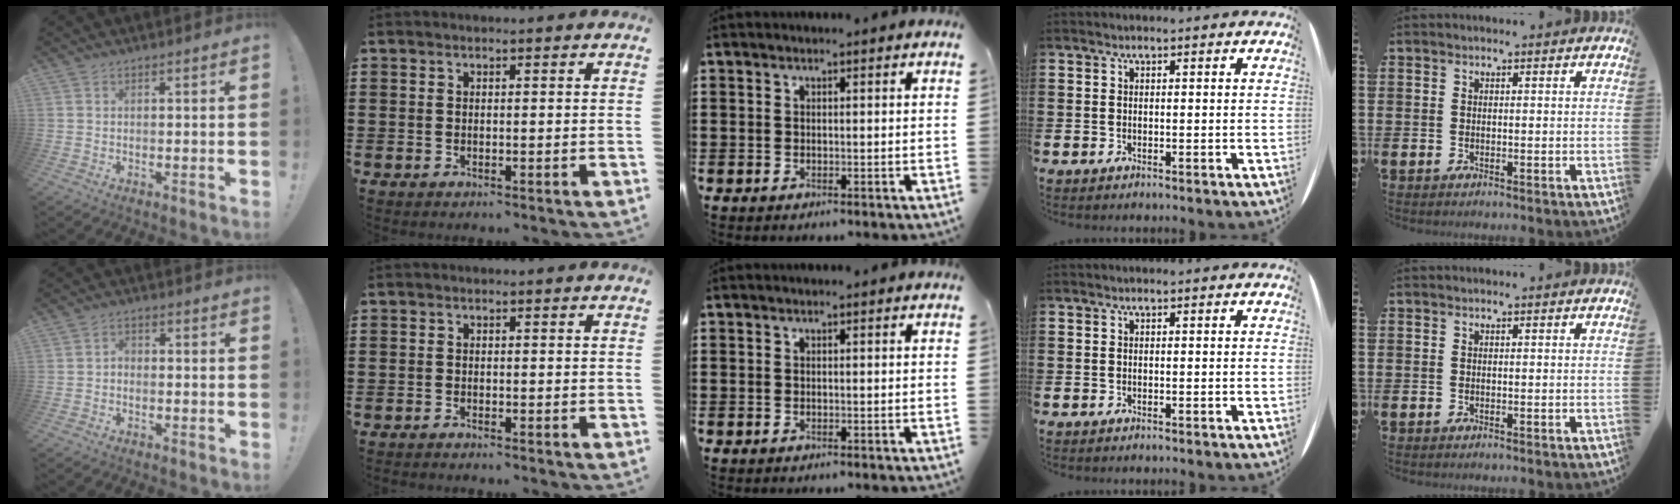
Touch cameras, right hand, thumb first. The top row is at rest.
{"thumb": {"total": 2.5, "force": [-1.9, 1.2, 1.1], "torque": [-0.025, 0.008, -0.036]}, "index": {"total": 0.7, "force": [-0.7, 0.0, 0.0], "torque": [-0.001, 0.000, -0.015]}}